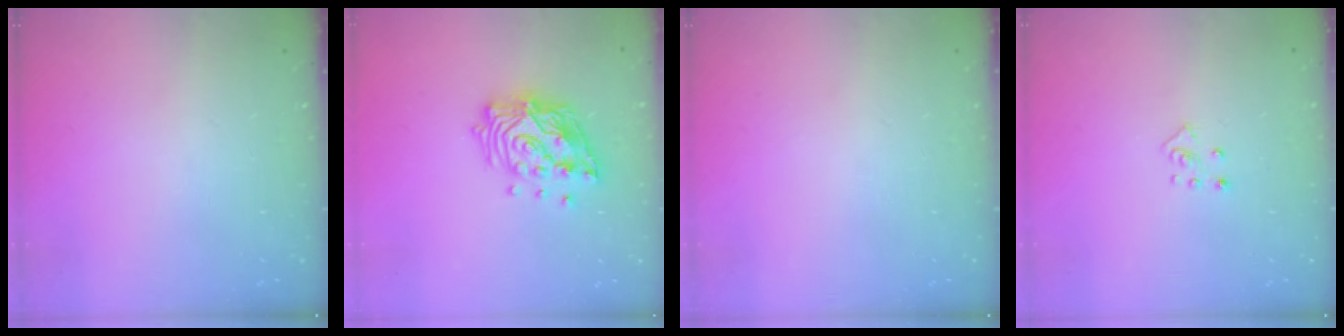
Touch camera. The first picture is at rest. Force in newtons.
{"total": 17.9, "press": 17.8, "slide": 2.1}
{"total": 0.0}
{"total": 3.9, "press": 3.8, "slide": 0.3}